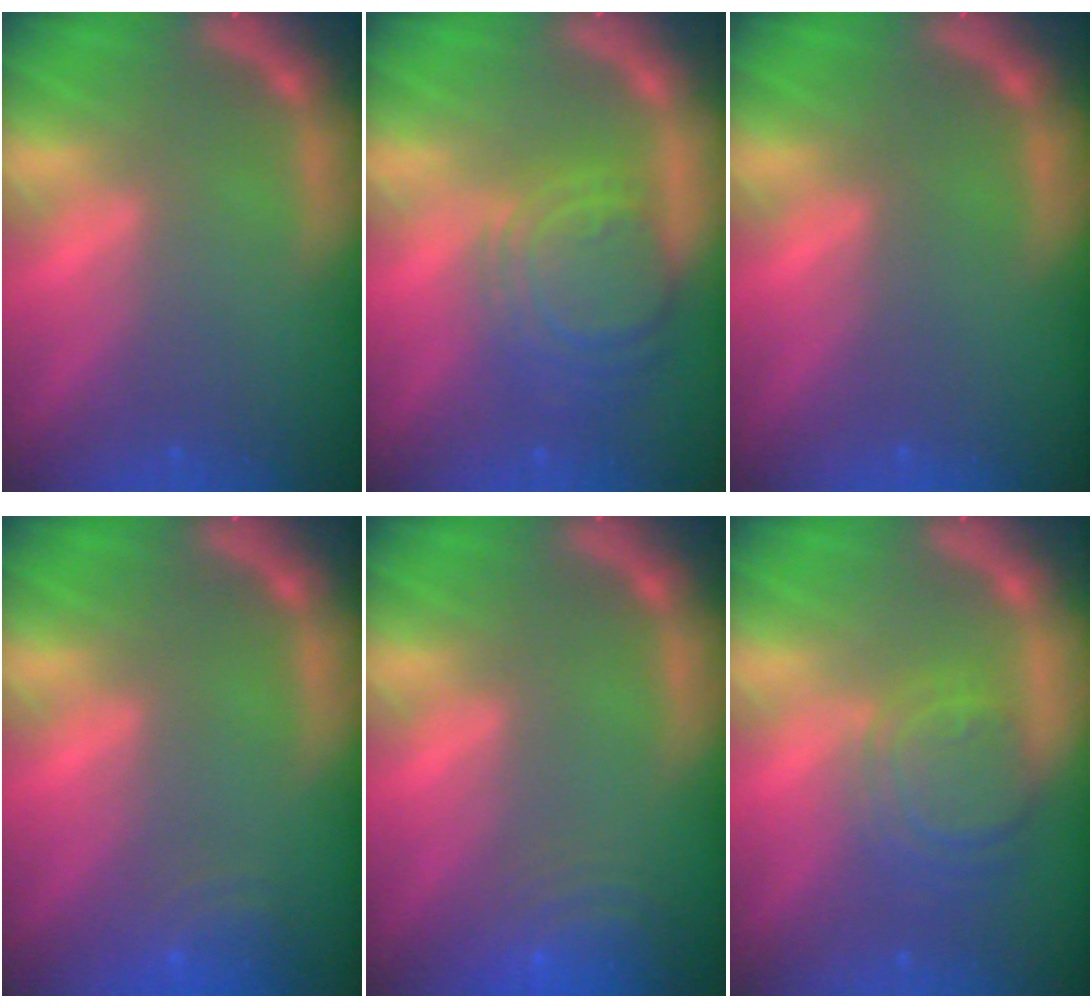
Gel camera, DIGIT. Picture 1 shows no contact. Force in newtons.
{"total": 7.6}
{"total": 0.0}
{"total": 3.5}
{"total": 7.0}
{"total": 5.6}